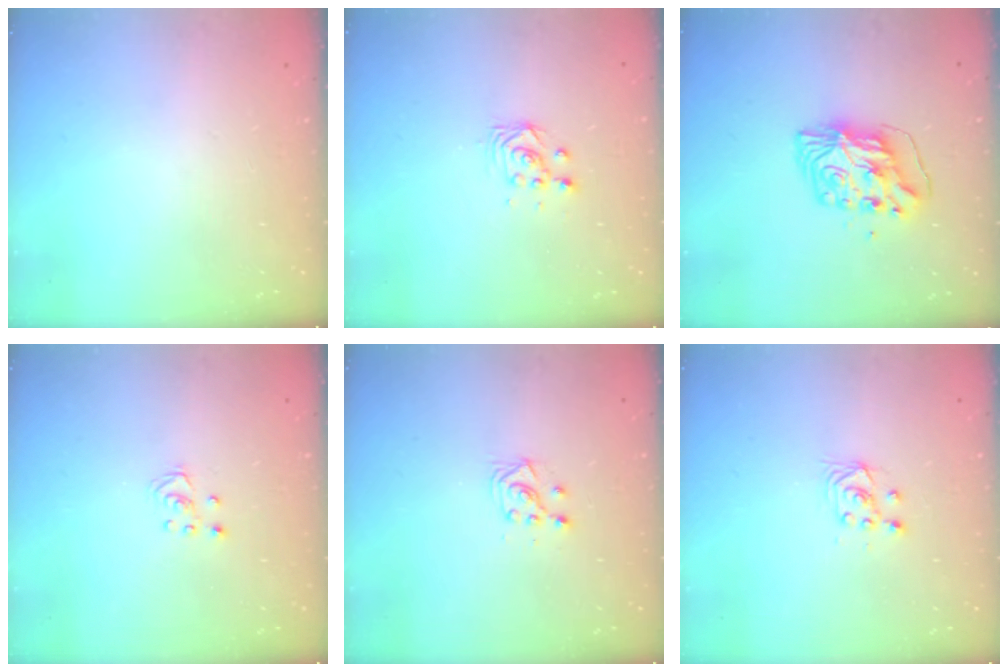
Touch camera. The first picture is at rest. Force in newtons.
{"total": 2.9, "press": 2.9, "slide": 0.4}
{"total": 8.6, "press": 8.5, "slide": 1.1}
{"total": 2.5, "press": 2.5, "slide": 0.2}
{"total": 3.7, "press": 3.6, "slide": 0.9}
{"total": 2.9, "press": 2.7, "slide": 1.0}